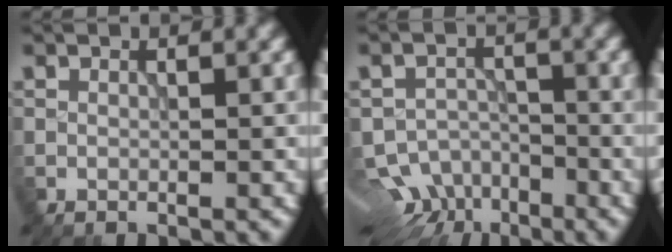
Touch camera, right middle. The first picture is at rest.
{"total": 9.5, "force": [-6.9, 5.4, 3.6], "torque": [-0.051, -0.012, -0.084]}